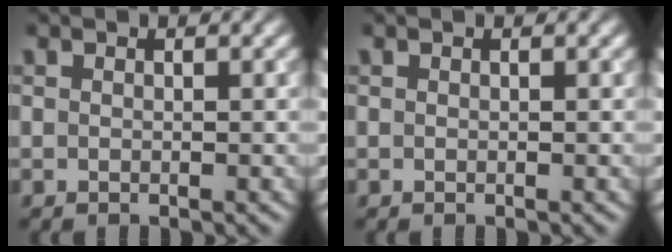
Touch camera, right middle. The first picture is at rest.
{"total": 0.0}